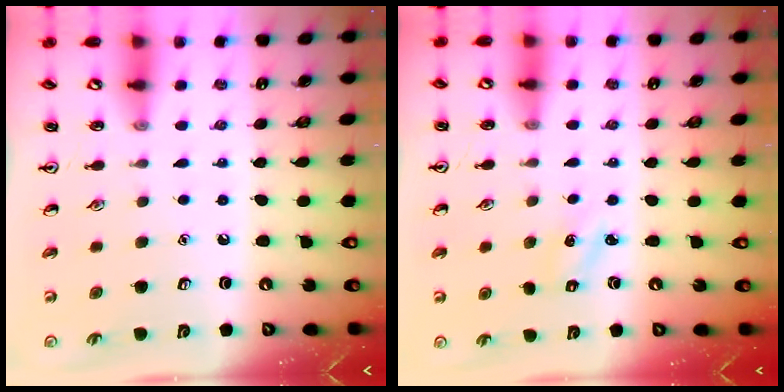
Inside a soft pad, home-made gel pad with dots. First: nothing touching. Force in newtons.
{"total": 1.2, "press": 1.1, "slide": 0.4}